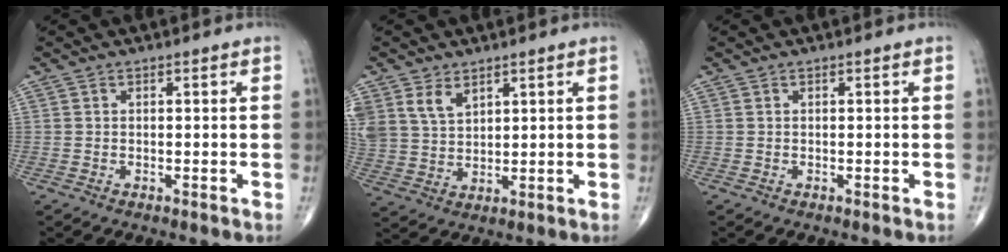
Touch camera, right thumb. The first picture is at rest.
{"total": 7.9, "force": [4.4, 5.1, 4.1], "torque": [-0.070, -0.013, 0.100]}
{"total": 0.0}